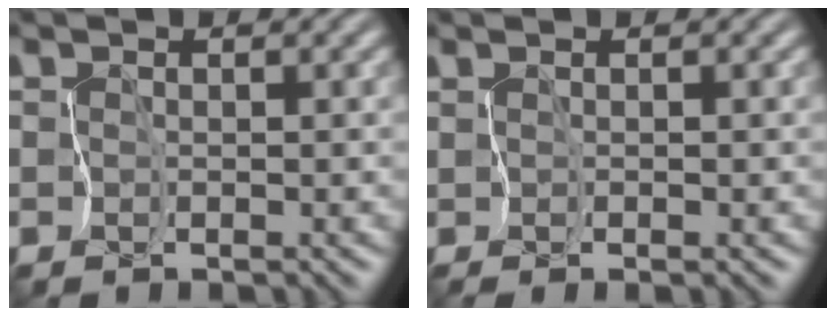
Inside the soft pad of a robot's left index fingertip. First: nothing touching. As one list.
[{"total": 1.0, "force": [0.0, -1.0, -0.2], "torque": [-0.007, -0.001, 0.000]}]